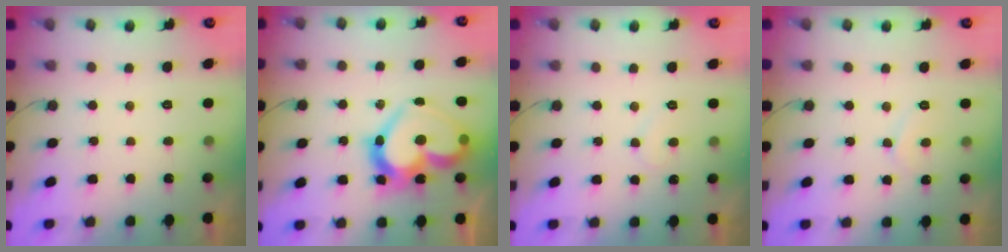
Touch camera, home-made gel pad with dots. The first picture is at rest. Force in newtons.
{"total": 21.4, "press": 21.3, "slide": 2.6}
{"total": 6.2, "press": 6.2, "slide": 0.4}
{"total": 5.6, "press": 5.6, "slide": 0.6}